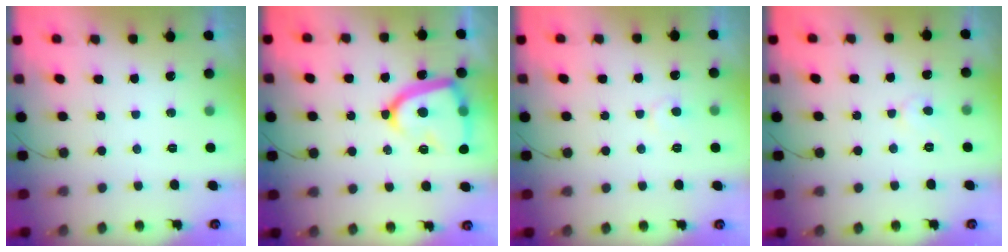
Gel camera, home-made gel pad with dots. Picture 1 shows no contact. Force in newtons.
{"total": 17.6, "press": 17.5, "slide": 1.4}
{"total": 5.4, "press": 5.4, "slide": 0.6}
{"total": 3.7, "press": 3.7, "slide": 0.3}